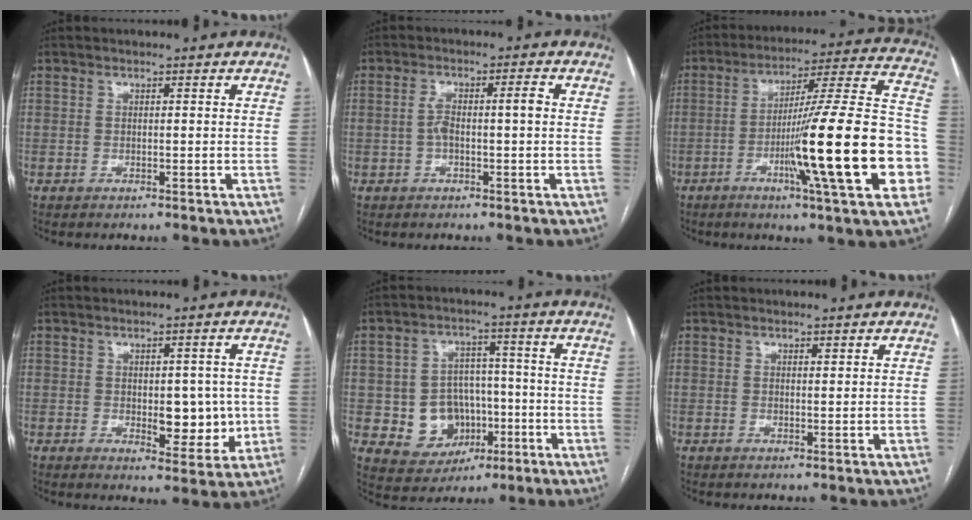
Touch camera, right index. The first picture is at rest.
{"total": 4.2, "force": [-0.2, 0.9, 4.1], "torque": [-0.081, 0.021, 0.001]}
{"total": 24.0, "force": [-6.8, 0.2, 23.0], "torque": [-0.297, -0.002, -0.109]}
{"total": 7.1, "force": [-0.4, 3.5, 6.2], "torque": [-0.070, 0.001, 0.006]}
{"total": 9.2, "force": [-1.7, 8.2, 3.8], "torque": [-0.062, 0.022, -0.011]}
{"total": 0.6, "force": [0.5, 0.2, 0.4], "torque": [-0.008, -0.003, 0.007]}